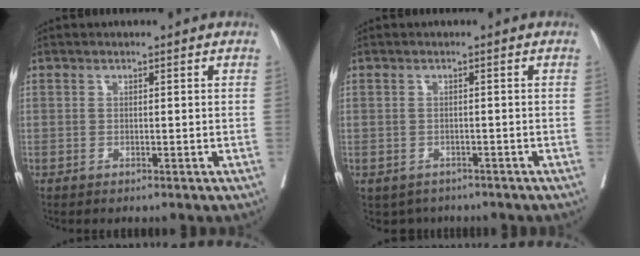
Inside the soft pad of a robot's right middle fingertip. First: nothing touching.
{"total": 3.5, "force": [-2.5, 2.3, 0.5], "torque": [-0.003, 0.004, -0.034]}